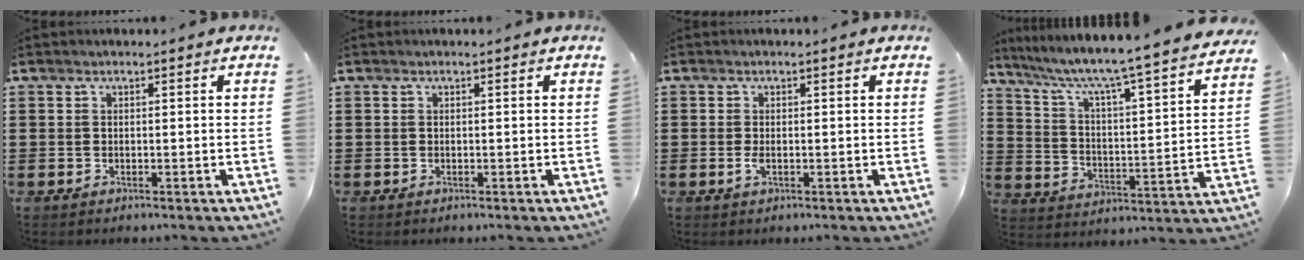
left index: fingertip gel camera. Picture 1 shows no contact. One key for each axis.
{"total": 0.0}
{"total": 1.3, "fx": -0.2, "fy": 0.4, "fz": 1.2, "tx": -0.031, "ty": -0.004, "tz": -0.005}
{"total": 5.3, "fx": 4.5, "fy": -0.3, "fz": 2.8, "tx": -0.077, "ty": -0.051, "tz": 0.064}